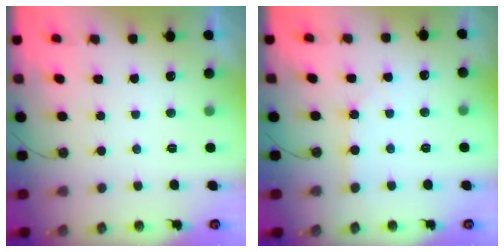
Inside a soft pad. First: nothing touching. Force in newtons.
{"total": 1.3, "press": 1.2, "slide": 0.2}